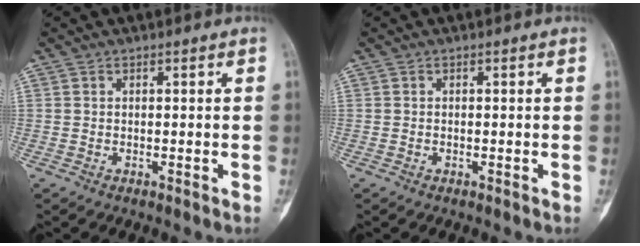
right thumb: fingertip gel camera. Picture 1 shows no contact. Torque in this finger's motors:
{"motor_torque": [0.03, -0.30, -0.06, -0.13, -0.06]}